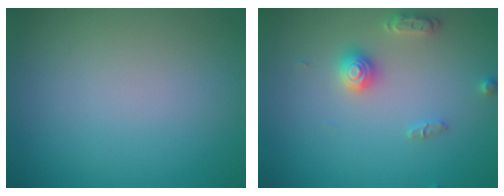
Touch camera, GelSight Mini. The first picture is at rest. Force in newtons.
{"total": 2.8, "press": 2.8, "slide": 0.3}